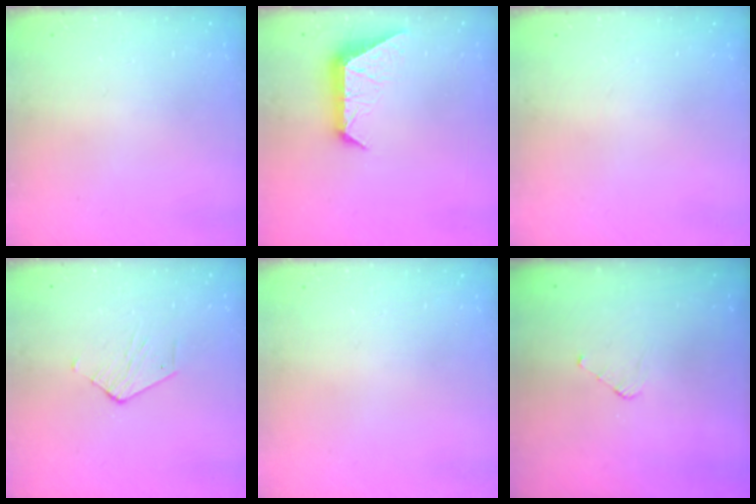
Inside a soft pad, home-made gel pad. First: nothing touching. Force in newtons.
{"total": 10.0, "press": 10.0, "slide": 0.3}
{"total": 0.0}
{"total": 2.7, "press": 2.7, "slide": 0.3}
{"total": 0.0}
{"total": 3.0, "press": 3.0, "slide": 0.2}